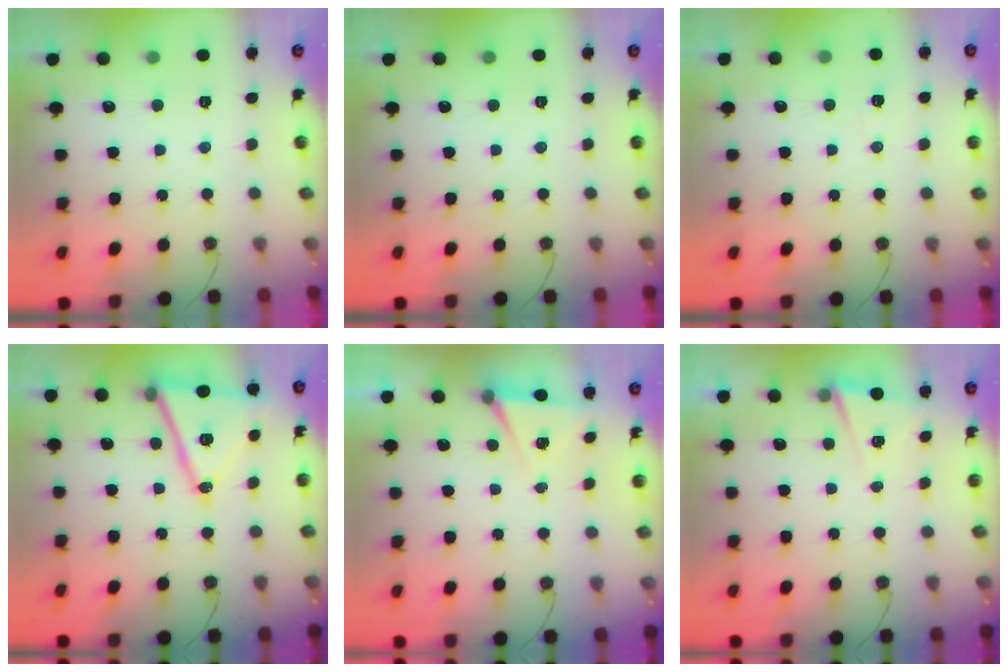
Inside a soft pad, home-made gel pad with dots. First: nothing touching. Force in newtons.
{"total": 0.0}
{"total": 3.1, "press": 2.0, "slide": 2.3}
{"total": 15.6, "press": 15.0, "slide": 3.9}
{"total": 5.3, "press": 2.5, "slide": 4.6}
{"total": 3.0, "press": 2.8, "slide": 0.9}